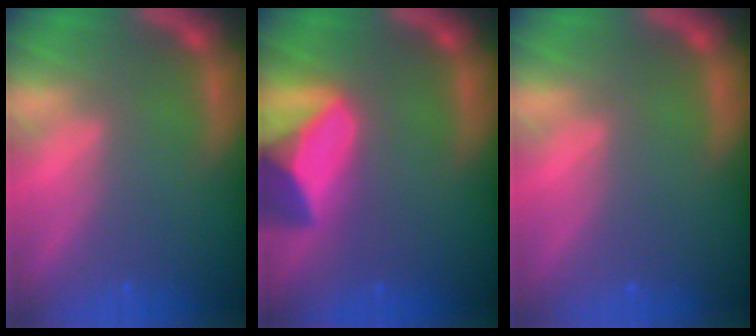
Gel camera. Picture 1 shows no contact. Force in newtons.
{"total": 9.4}
{"total": 0.0}